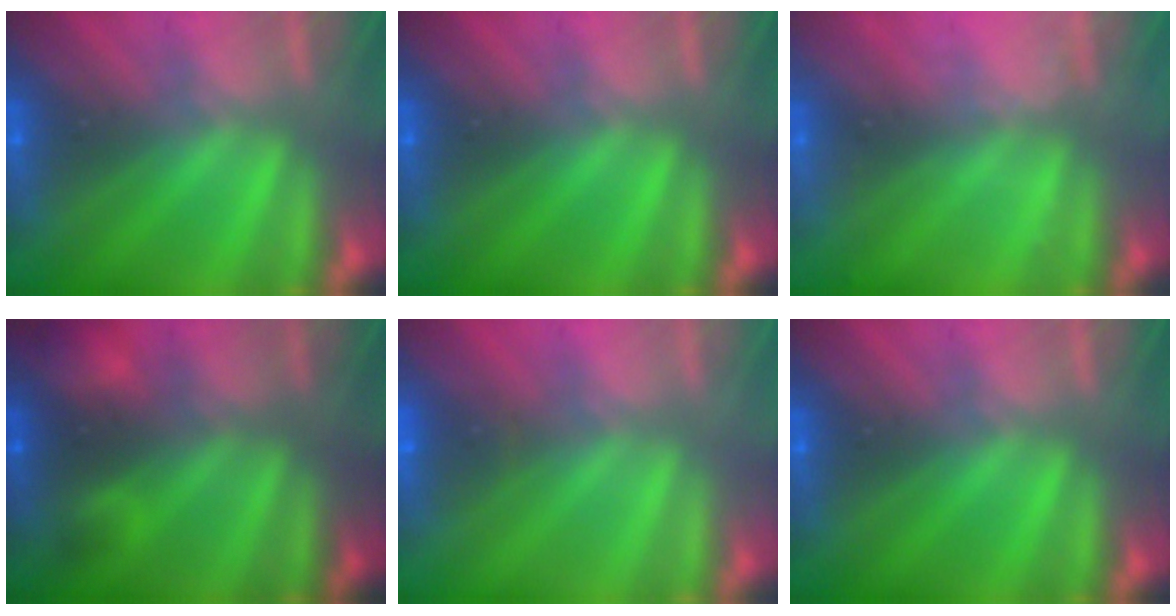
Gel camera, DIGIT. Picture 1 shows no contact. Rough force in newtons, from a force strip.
{"total": 0.0}
{"total": 2.2}
{"total": 2.3}
{"total": 2.0}
{"total": 0.0}